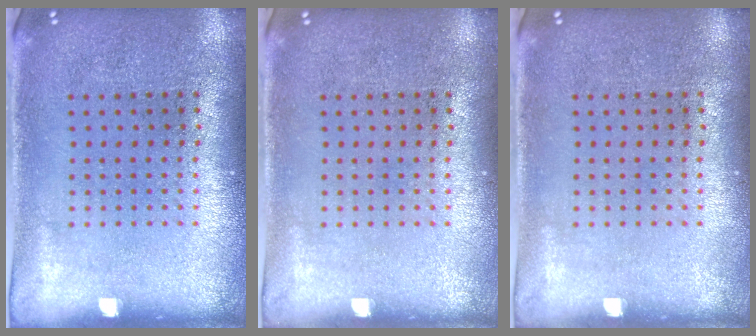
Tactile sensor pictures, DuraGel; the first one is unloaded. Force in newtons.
{"total": 0.0}
{"total": 0.0}